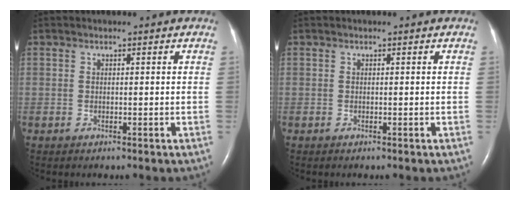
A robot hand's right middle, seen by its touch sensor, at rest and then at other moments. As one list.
[{"total": 0.0}]